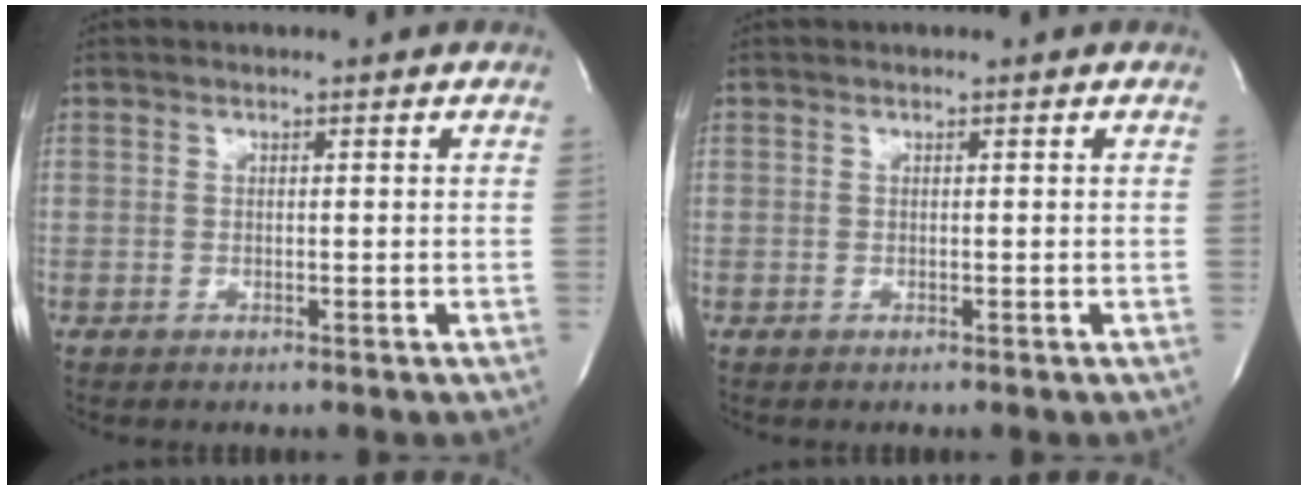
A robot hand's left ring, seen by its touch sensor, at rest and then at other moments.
{"total": 0.0}